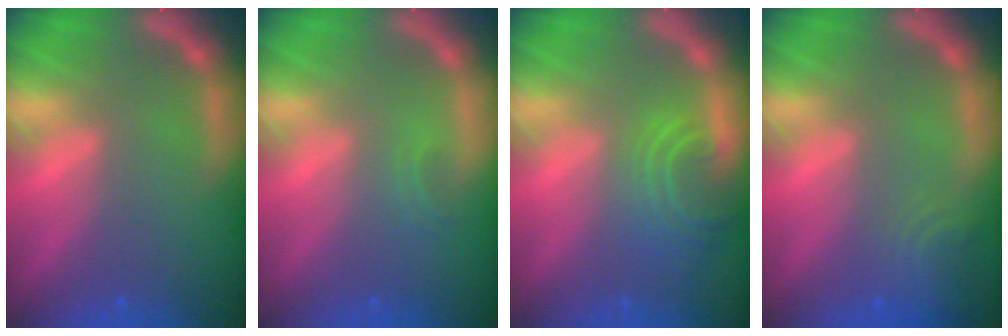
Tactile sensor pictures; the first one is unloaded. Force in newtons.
{"total": 0.9}
{"total": 5.1}
{"total": 3.5}